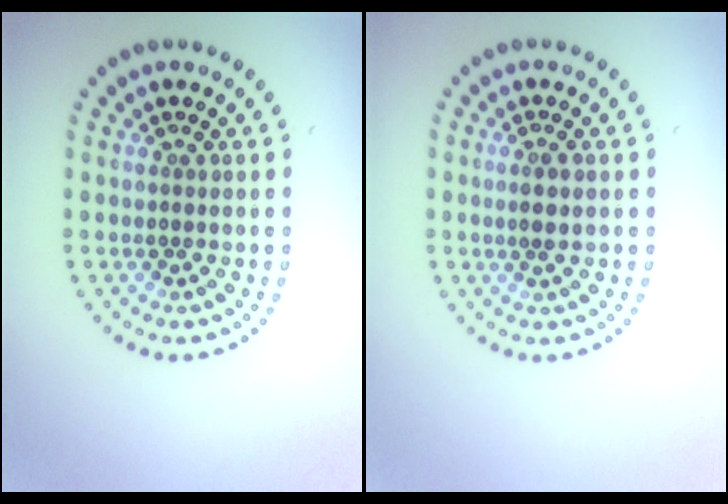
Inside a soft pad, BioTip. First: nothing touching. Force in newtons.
{"total": 1.4, "press": 1.3, "slide": 0.6}